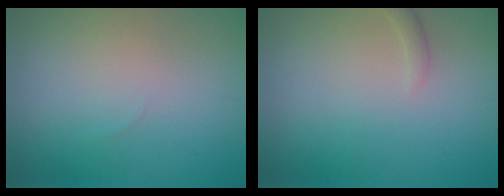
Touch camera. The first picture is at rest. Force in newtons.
{"total": 0.9, "press": 0.9, "slide": 0.1}